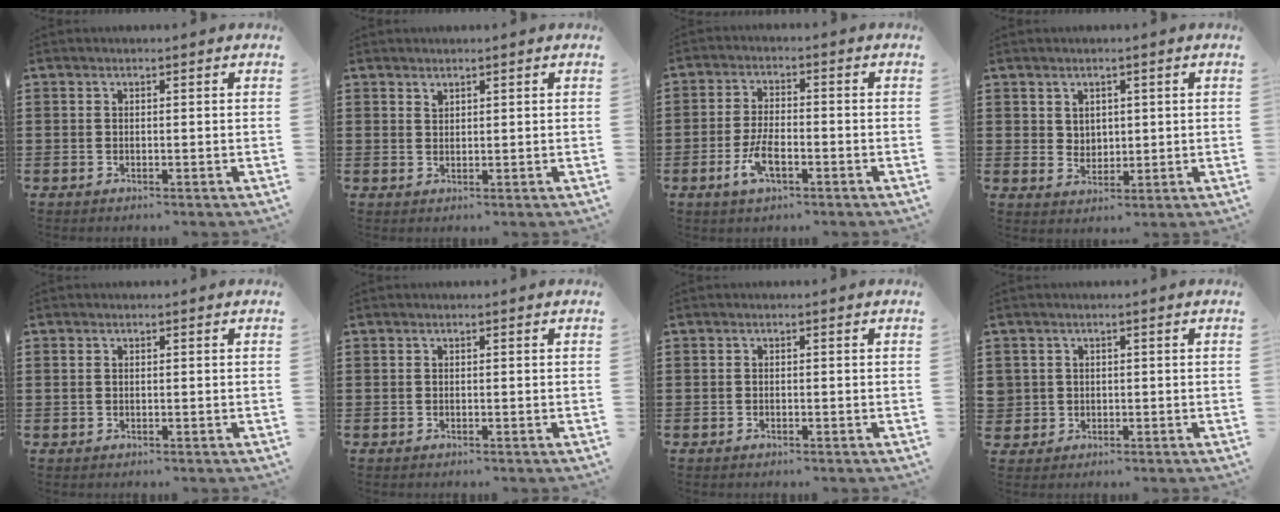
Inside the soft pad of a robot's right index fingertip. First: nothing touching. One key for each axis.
{"total": 1.0, "fx": 0.9, "fy": 0.4, "fz": 0.1, "tx": -0.004, "ty": 0.000, "tz": 0.018}
{"total": 4.8, "fx": -2.2, "fy": 2.0, "fz": 3.8, "tx": -0.082, "ty": 0.004, "tz": -0.044}
{"total": 2.9, "fx": 1.7, "fy": 2.3, "fz": 0.2, "tx": -0.007, "ty": 0.008, "tz": 0.029}
{"total": 0.8, "fx": 0.2, "fy": 0.5, "fz": 0.5, "tx": -0.012, "ty": 0.003, "tz": 0.003}
{"total": 0.0}
{"total": 0.0}
{"total": 1.6, "fx": -0.1, "fy": 1.5, "fz": 0.0, "tx": -0.008, "ty": 0.006, "tz": -0.005}